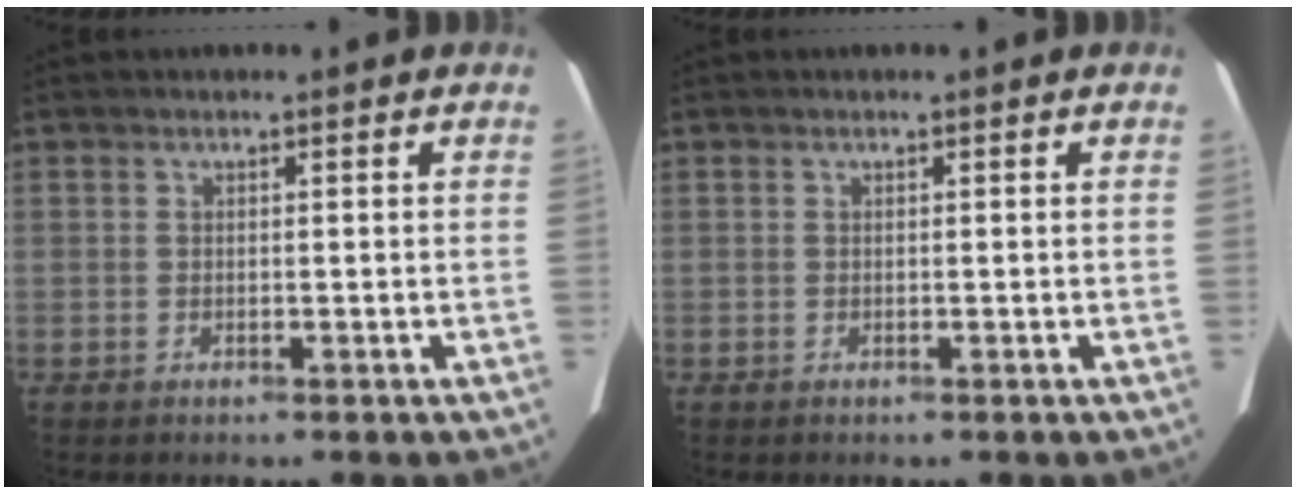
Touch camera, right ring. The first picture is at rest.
{"total": 0.0}